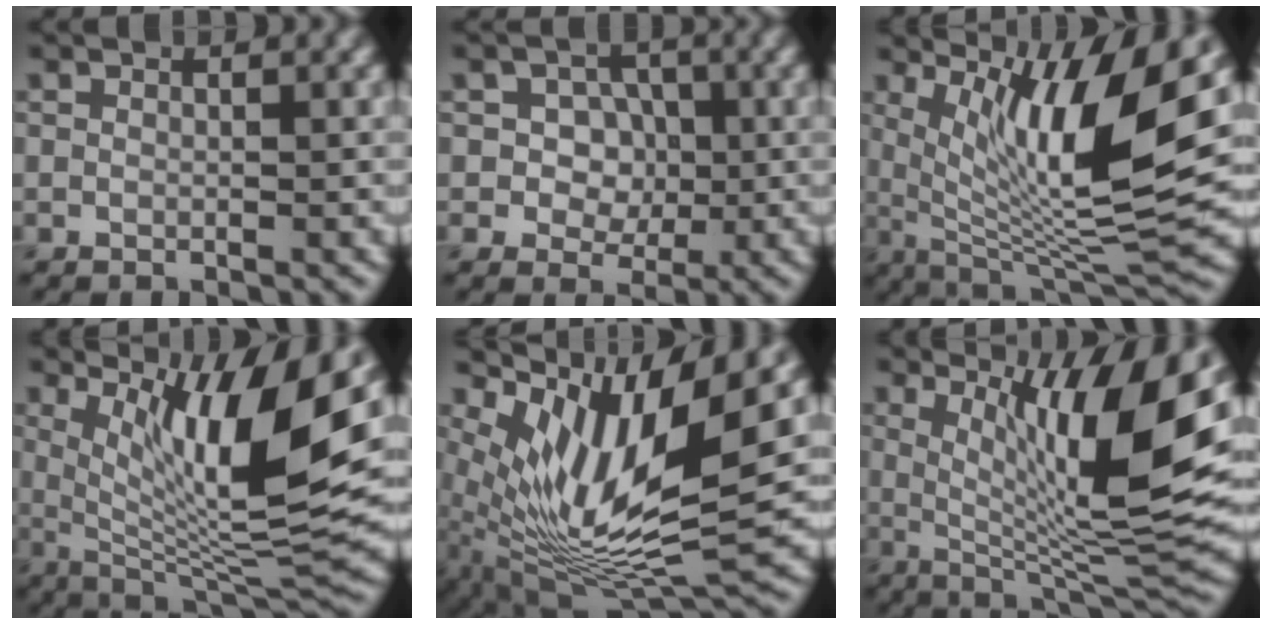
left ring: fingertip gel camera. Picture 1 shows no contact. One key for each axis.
{"total": 4.1, "fx": 0.1, "fy": 3.3, "fz": 2.3, "tx": -0.020, "ty": 0.003, "tz": -0.020}
{"total": 12.0, "fx": 3.8, "fy": 3.0, "fz": 11.1, "tx": -0.172, "ty": -0.011, "tz": 0.076}
{"total": 11.8, "fx": 3.8, "fy": 2.7, "fz": 10.9, "tx": -0.167, "ty": -0.012, "tz": 0.075}
{"total": 12.5, "fx": 4.0, "fy": 3.7, "fz": 11.3, "tx": -0.215, "ty": -0.009, "tz": 0.081}
{"total": 12.1, "fx": 3.0, "fy": 2.7, "fz": 11.4, "tx": -0.169, "ty": -0.009, "tz": 0.055}